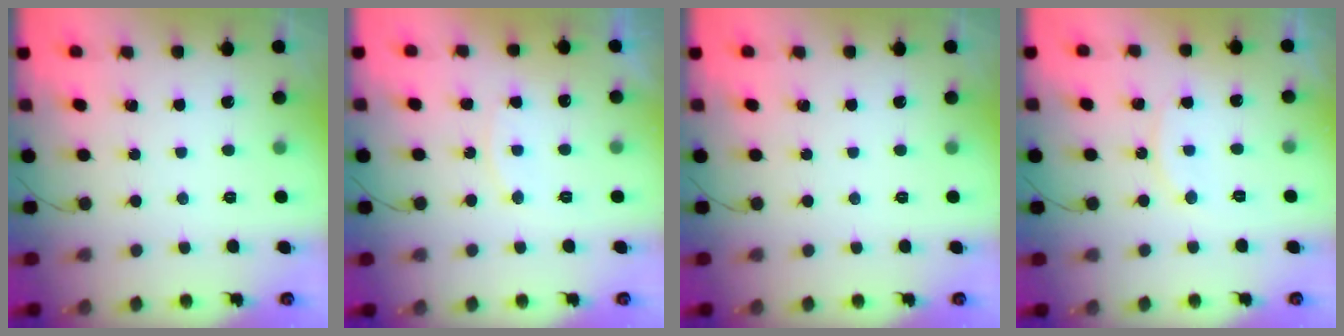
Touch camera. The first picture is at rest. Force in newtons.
{"total": 8.4, "press": 8.4, "slide": 0.4}
{"total": 0.0}
{"total": 7.7, "press": 7.7, "slide": 0.2}